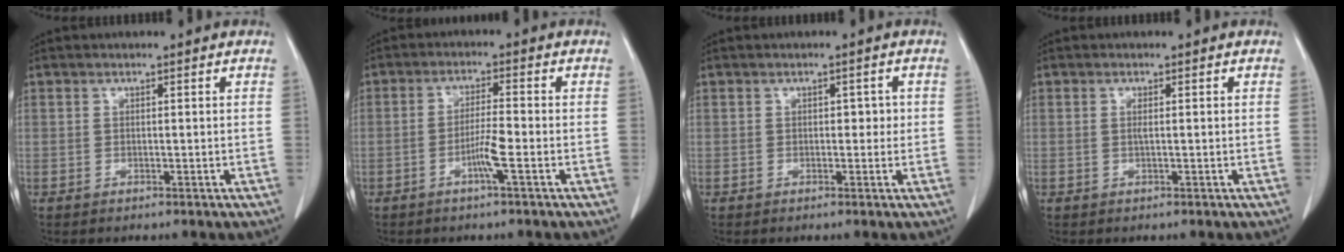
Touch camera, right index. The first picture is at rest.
{"total": 4.1, "force": [-1.6, -0.3, 3.7], "torque": [-0.072, -0.003, -0.033]}
{"total": 1.7, "force": [0.1, 1.1, 1.3], "torque": [-0.012, 0.009, 0.000]}
{"total": 1.1, "force": [0.1, 0.1, 1.0], "torque": [-0.024, 0.002, 0.003]}